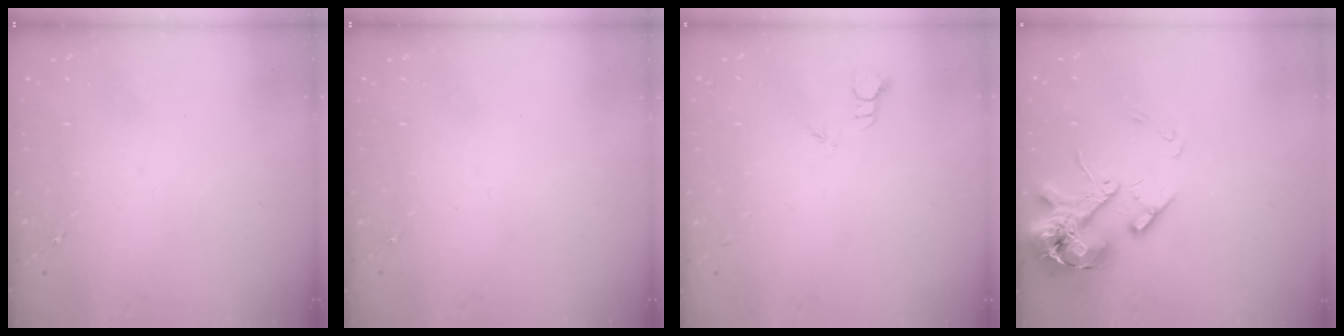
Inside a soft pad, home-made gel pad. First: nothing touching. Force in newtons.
{"total": 0.0}
{"total": 2.0, "press": 2.0, "slide": 0.1}
{"total": 15.3, "press": 15.1, "slide": 2.6}